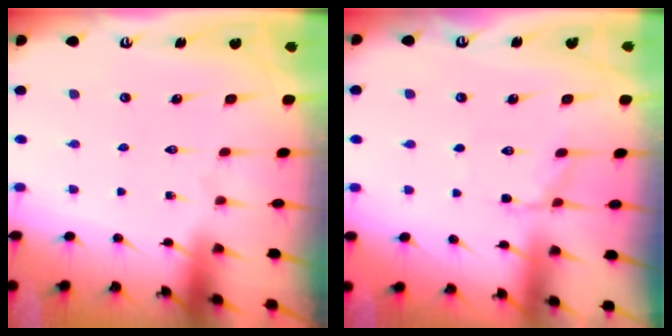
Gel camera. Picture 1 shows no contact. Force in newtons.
{"total": 4.1, "press": 3.8, "slide": 1.4}